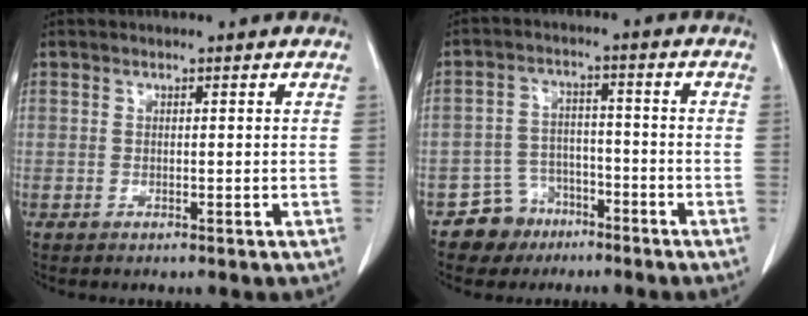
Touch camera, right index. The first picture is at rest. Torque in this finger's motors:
{"motor_torque": [-0.89, 0.60, -0.92, -0.21]}